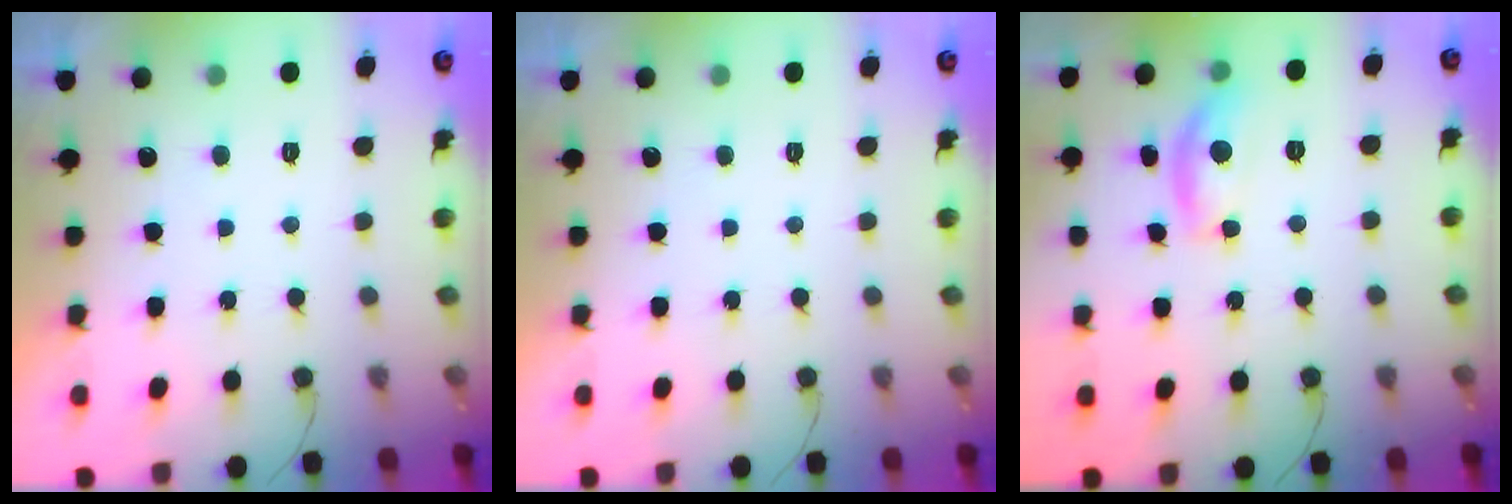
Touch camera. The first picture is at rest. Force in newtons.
{"total": 0.0}
{"total": 10.1, "press": 10.1, "slide": 0.6}